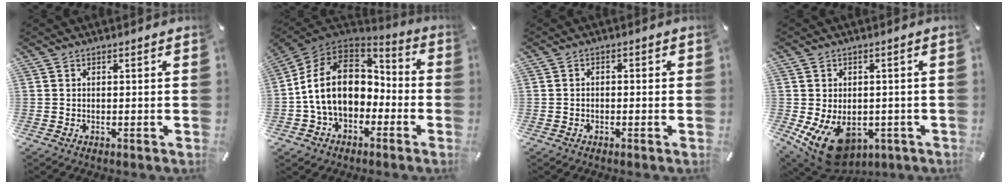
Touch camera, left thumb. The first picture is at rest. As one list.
[{"total": 16.7, "force": [-0.7, 12.9, 10.6], "torque": [-0.227, 0.020, -0.013]}, {"total": 1.4, "force": [-1.1, 0.8, 0.6], "torque": [-0.011, 0.006, -0.023]}, {"total": 12.6, "force": [-5.2, 8.5, 7.7], "torque": [-0.138, 0.016, -0.085]}]